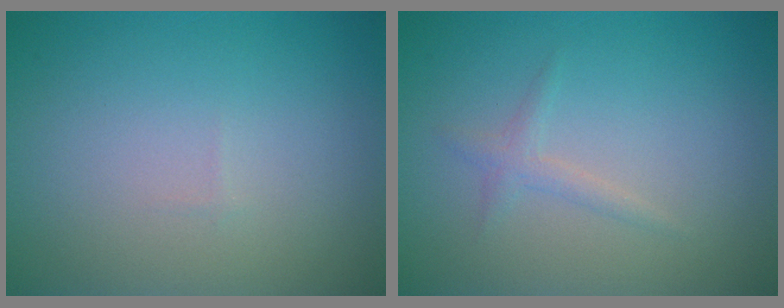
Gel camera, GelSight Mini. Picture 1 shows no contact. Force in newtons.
{"total": 1.1, "press": 1.1, "slide": 0.0}